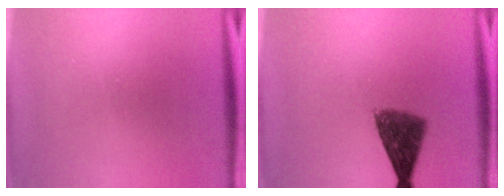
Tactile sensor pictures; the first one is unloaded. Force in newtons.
{"total": 7.4}